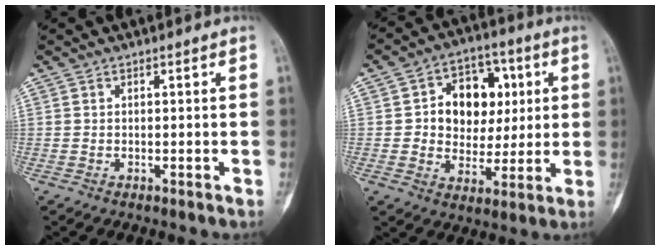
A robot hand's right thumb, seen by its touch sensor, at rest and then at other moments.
{"total": 13.7, "force": [2.5, 10.6, 8.4], "torque": [-0.068, 0.010, 0.041]}